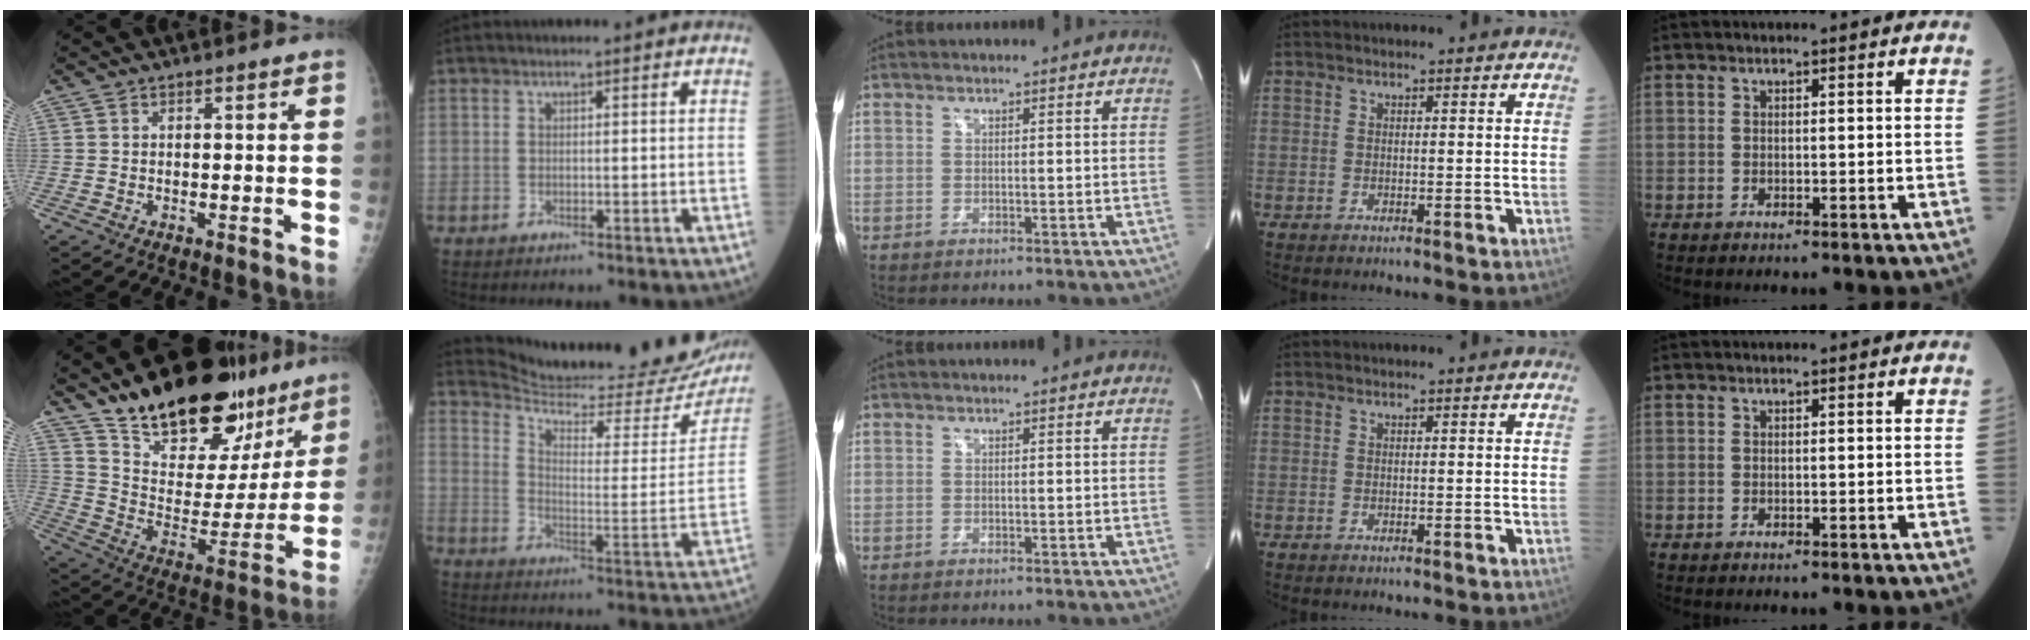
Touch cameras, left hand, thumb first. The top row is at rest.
{"thumb": {"total": 28.3, "force": [20.8, 12.4, 14.6], "torque": [-0.186, -0.096, 0.318]}, "index": {"total": 24.3, "force": [22.9, 2.6, 7.6], "torque": [-0.117, -0.087, 0.290]}}